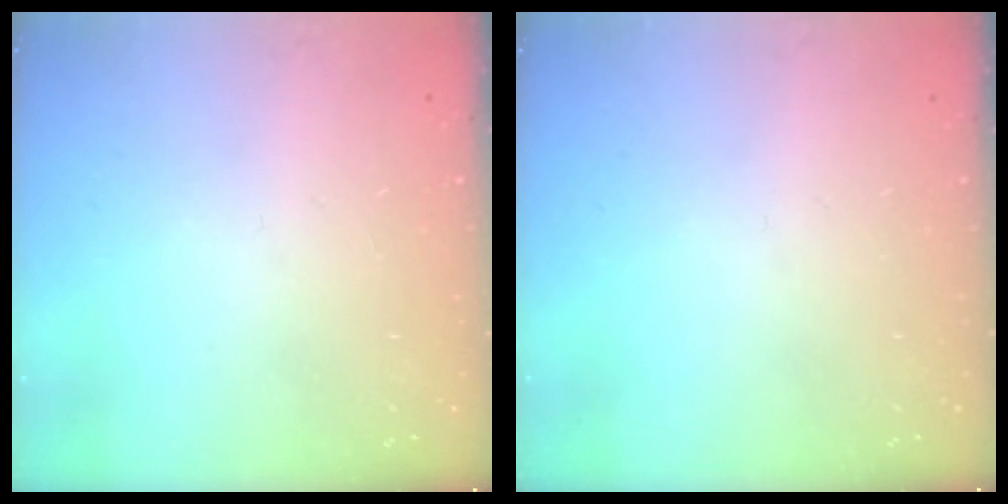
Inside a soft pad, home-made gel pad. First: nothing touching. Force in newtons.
{"total": 0.0}